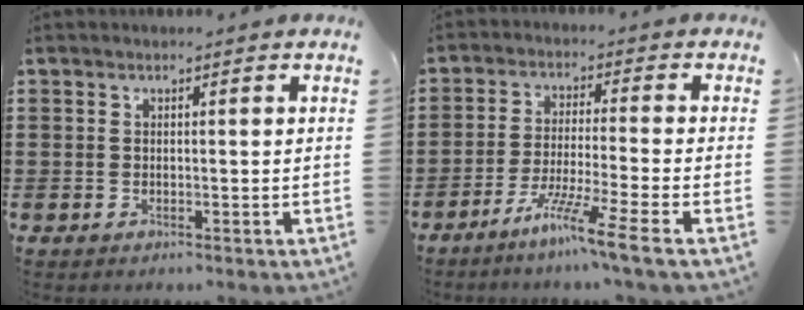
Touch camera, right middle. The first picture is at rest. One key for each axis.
{"total": 7.7, "fx": -5.6, "fy": -1.1, "fz": 5.2, "tx": -0.098, "ty": -0.014, "tz": -0.110}